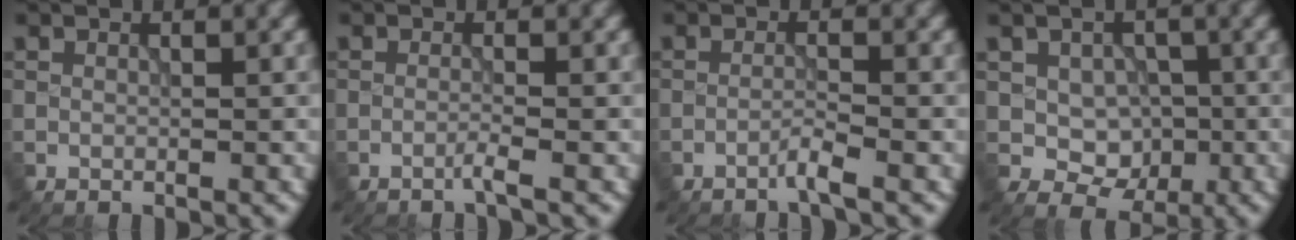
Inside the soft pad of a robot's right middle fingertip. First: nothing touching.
{"total": 1.2, "force": [-0.8, 0.0, 0.9], "torque": [-0.012, 0.006, -0.025]}
{"total": 1.6, "force": [-1.1, -0.1, 1.1], "torque": [-0.015, 0.009, -0.032]}
{"total": 4.0, "force": [-0.2, 3.3, 2.3], "torque": [-0.029, -0.004, -0.002]}